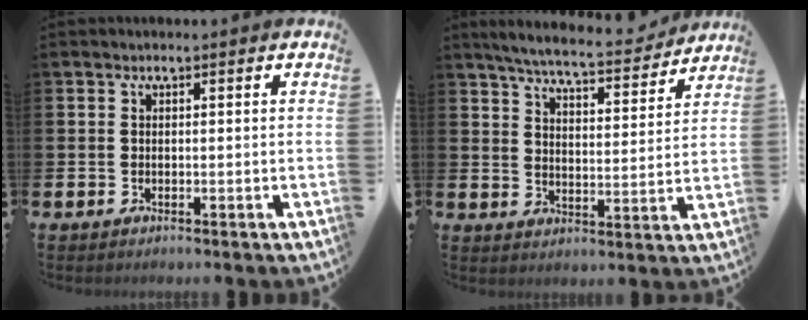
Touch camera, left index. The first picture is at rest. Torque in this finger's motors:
{"motor_torque": [1.06, -1.08, 0.20, 0.11]}